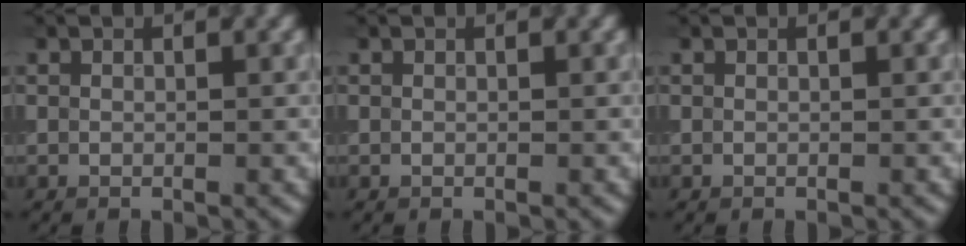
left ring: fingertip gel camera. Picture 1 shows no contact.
{"total": 0.0}
{"total": 0.0}